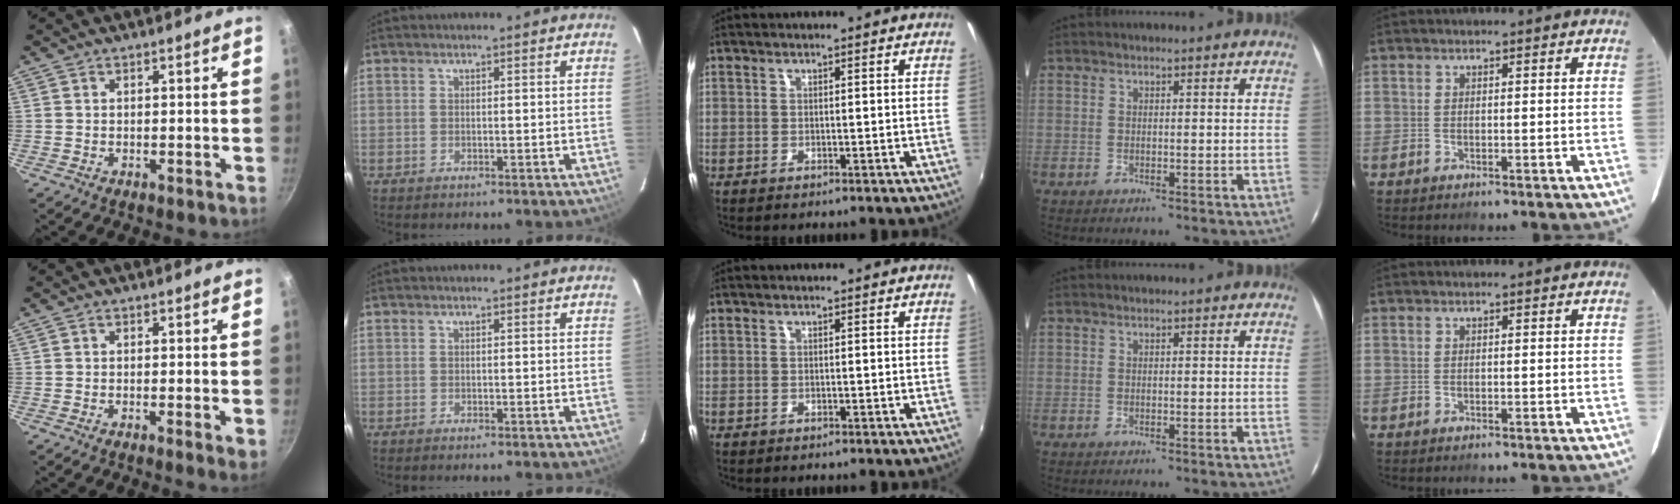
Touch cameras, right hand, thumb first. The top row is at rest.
{"thumb": {"total": 2.2, "force": [-0.5, 0.1, 2.1], "torque": [-0.034, -0.008, -0.010]}}